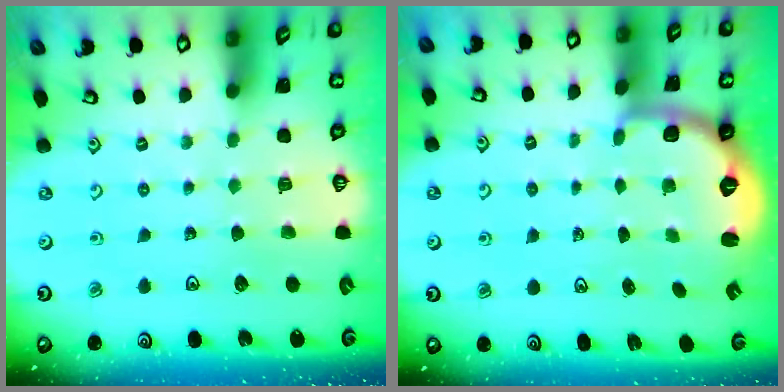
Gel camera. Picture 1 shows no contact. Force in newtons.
{"total": 2.6, "press": 1.6, "slide": 2.1}